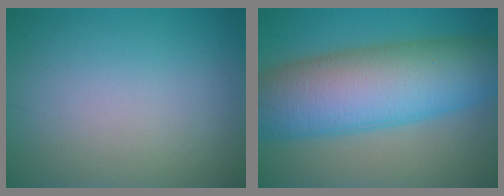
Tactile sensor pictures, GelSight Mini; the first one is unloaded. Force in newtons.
{"total": 12.1, "press": 12.1, "slide": 0.3}